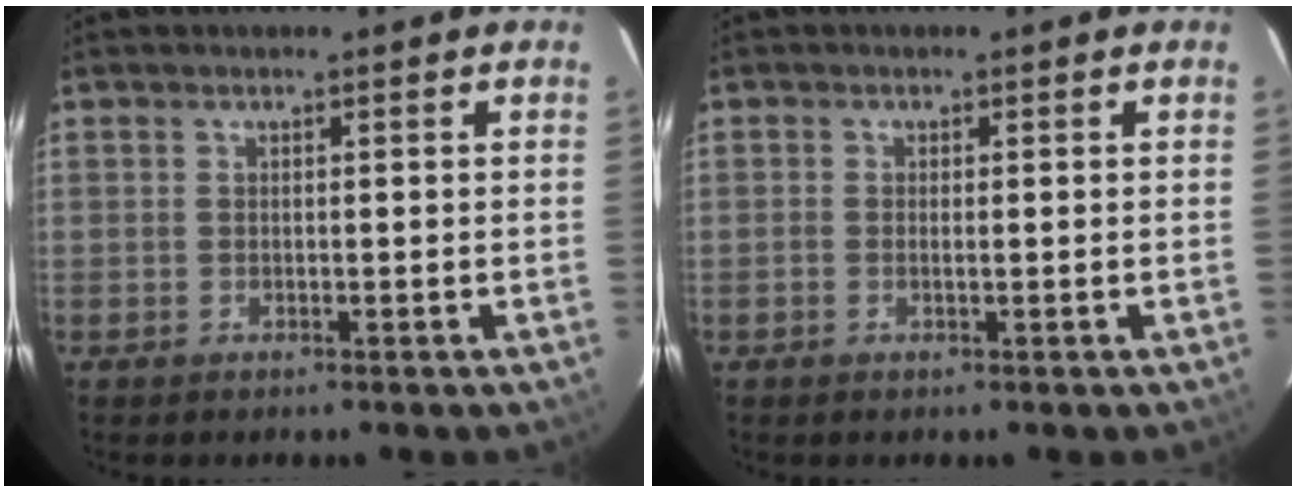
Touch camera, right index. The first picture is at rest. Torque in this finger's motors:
{"motor_torque": [-0.10, 0.10, -0.02, 0.00]}